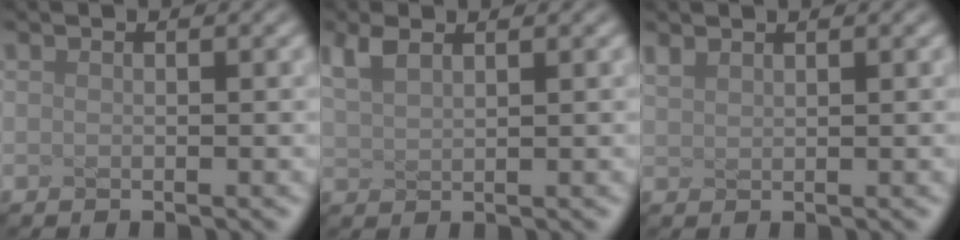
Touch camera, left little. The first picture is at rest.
{"total": 2.3, "force": [1.6, 0.8, 1.4], "torque": [-0.037, 0.008, 0.035]}
{"total": 1.1, "force": [1.0, 0.3, 0.2], "torque": [-0.009, 0.003, 0.023]}